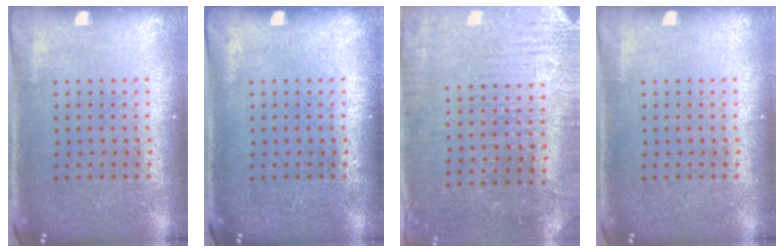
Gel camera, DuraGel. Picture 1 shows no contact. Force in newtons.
{"total": 0.0}
{"total": 3.0, "press": 2.9, "slide": 0.7}
{"total": 0.0}